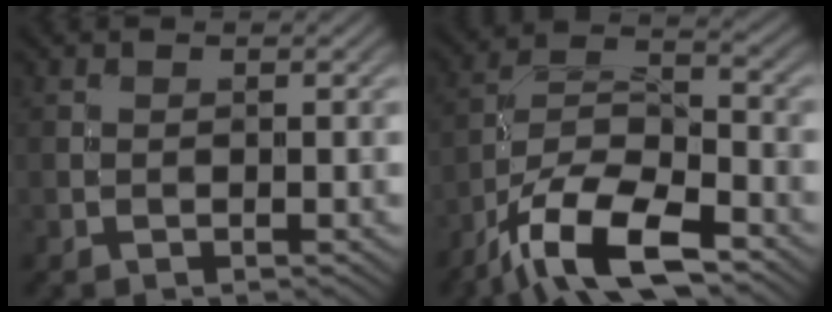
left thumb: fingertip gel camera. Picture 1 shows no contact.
{"total": 12.8, "force": [-8.5, 4.6, 8.5], "torque": [-0.165, -0.002, -0.179]}